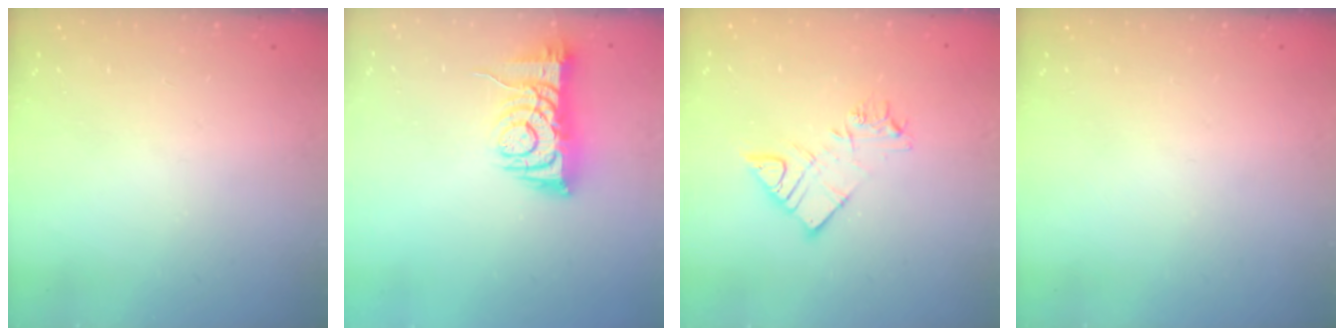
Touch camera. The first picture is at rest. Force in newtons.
{"total": 8.3, "press": 8.2, "slide": 1.3}
{"total": 10.5, "press": 10.5, "slide": 1.0}
{"total": 0.0}